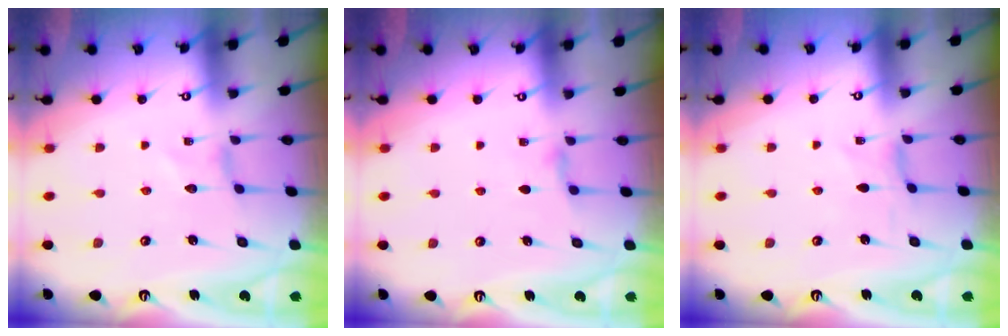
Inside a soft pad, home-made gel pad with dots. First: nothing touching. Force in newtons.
{"total": 2.3, "press": 2.3, "slide": 0.4}
{"total": 0.0}